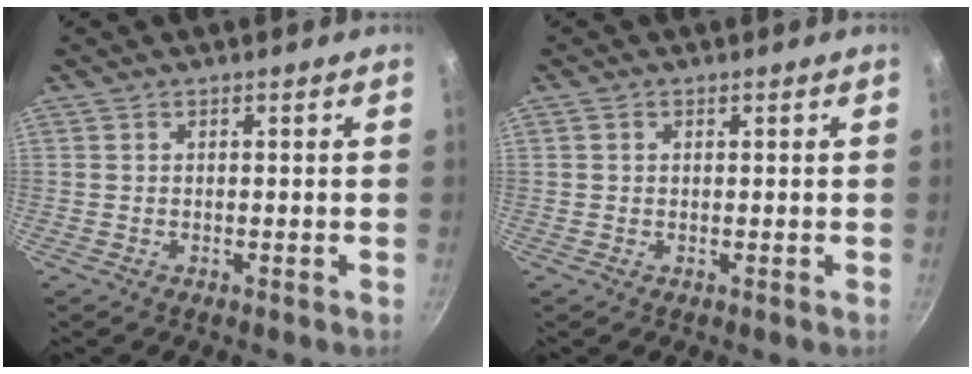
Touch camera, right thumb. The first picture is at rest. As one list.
[{"total": 0.6, "force": [0.2, 0.5, 0.3], "torque": [-0.003, 0.003, 0.002]}]